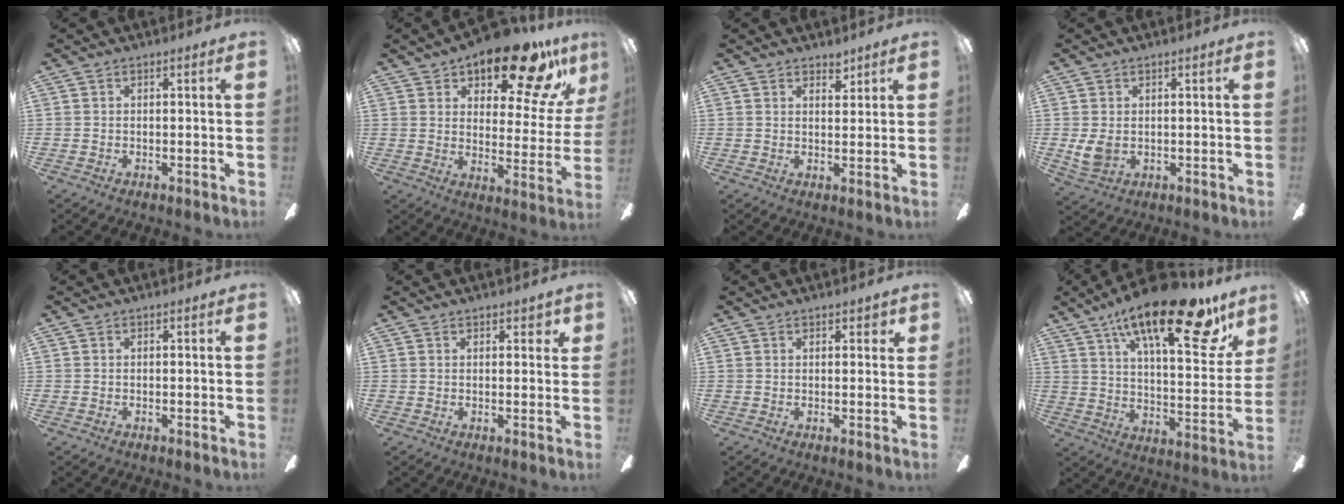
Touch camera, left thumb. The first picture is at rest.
{"total": 18.9, "force": [13.6, 7.3, 10.9], "torque": [-0.166, -0.086, 0.224]}
{"total": 3.3, "force": [2.9, 1.4, 0.9], "torque": [0.002, -0.018, 0.050]}
{"total": 4.6, "force": [0.7, 3.3, 3.1], "torque": [-0.063, 0.000, 0.013]}
{"total": 0.0}
{"total": 2.6, "force": [1.6, 1.2, 1.7], "torque": [-0.011, -0.006, 0.024]}
{"total": 2.1, "force": [1.4, 0.8, 1.4], "torque": [-0.012, -0.004, 0.021]}
{"total": 26.3, "force": [16.5, 8.5, 18.7], "torque": [-0.278, -0.099, 0.261]}